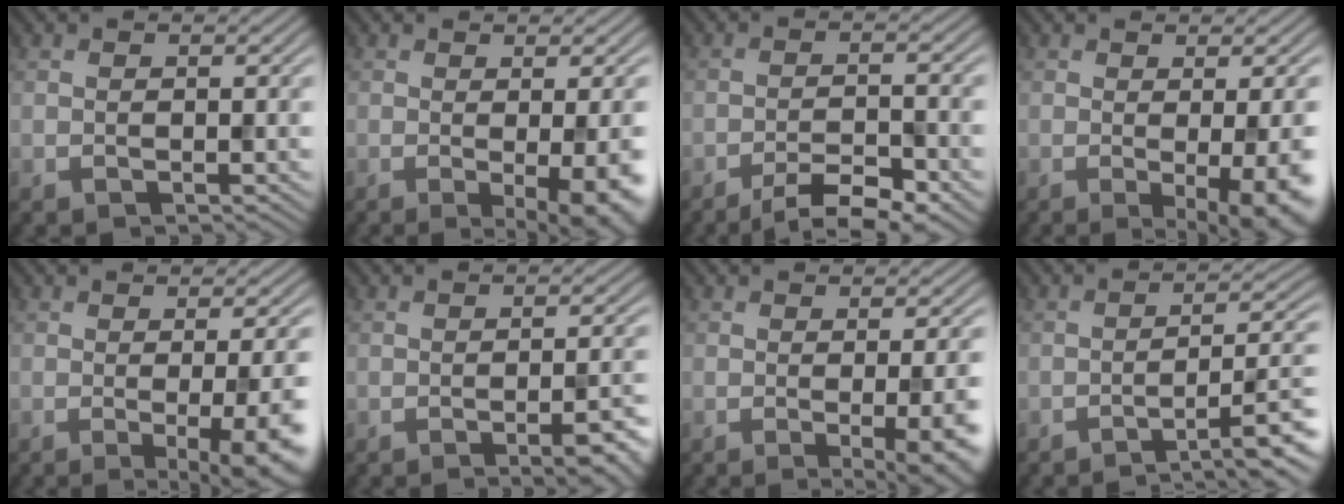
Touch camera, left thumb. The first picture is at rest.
{"total": 7.5, "force": [-1.5, 1.9, 7.1], "torque": [-0.097, -0.012, -0.012]}
{"total": 5.7, "force": [-4.1, 1.2, 3.7], "torque": [-0.066, -0.001, -0.067]}
{"total": 9.0, "force": [-1.9, 2.3, 8.5], "torque": [-0.108, -0.010, -0.016]}
{"total": 11.1, "force": [-2.9, 3.3, 10.3], "torque": [-0.101, -0.008, -0.033]}
{"total": 5.4, "force": [-2.6, 1.2, 4.5], "torque": [-0.064, 0.001, -0.035]}
{"total": 9.3, "force": [-2.3, 2.9, 8.5], "torque": [-0.090, -0.009, -0.018]}
{"total": 9.1, "force": [-5.6, 1.6, 7.0], "torque": [-0.100, 0.015, -0.081]}